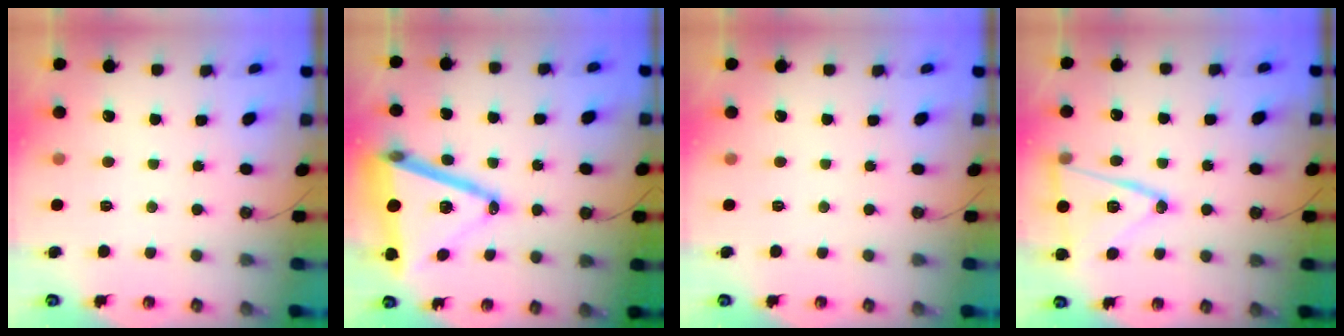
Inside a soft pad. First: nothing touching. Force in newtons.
{"total": 22.0, "press": 21.6, "slide": 3.6}
{"total": 0.0}
{"total": 14.9, "press": 14.6, "slide": 3.1}